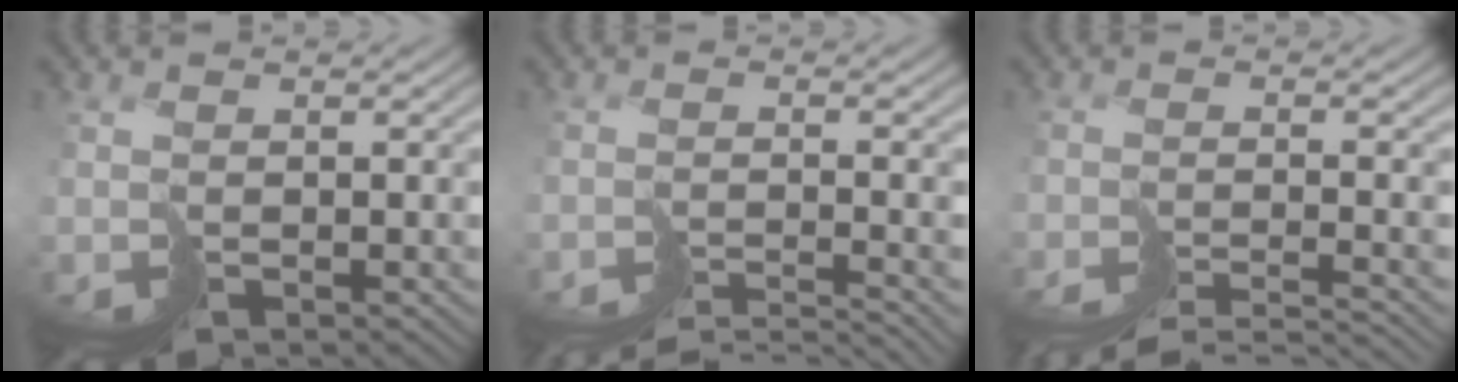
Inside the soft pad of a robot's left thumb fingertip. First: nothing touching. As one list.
[{"total": 5.4, "force": [-5.3, -0.7, 1.2], "torque": [-0.007, -0.001, -0.081]}, {"total": 6.2, "force": [-5.9, -0.6, 1.9], "torque": [-0.018, 0.001, -0.088]}]